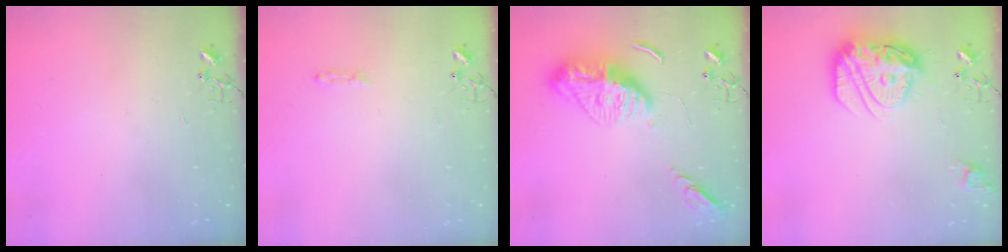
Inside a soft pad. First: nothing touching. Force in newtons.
{"total": 3.6, "press": 3.6, "slide": 0.4}
{"total": 15.6, "press": 15.5, "slide": 1.6}
{"total": 16.5, "press": 16.5, "slide": 1.6}